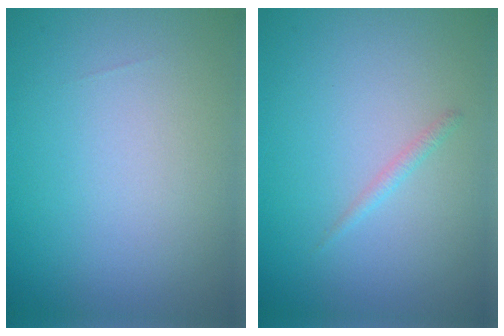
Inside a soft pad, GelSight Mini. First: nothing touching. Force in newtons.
{"total": 0.7, "press": 0.7, "slide": 0.0}